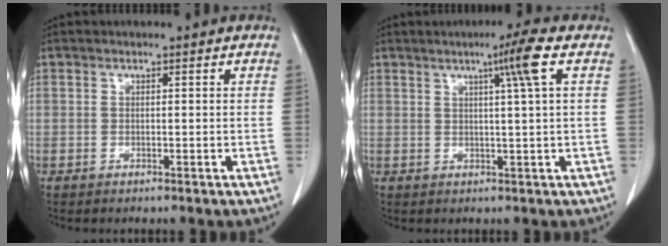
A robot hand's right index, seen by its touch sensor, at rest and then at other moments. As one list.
[{"total": 5.0, "force": [1.9, -1.3, 4.4], "torque": [-0.077, 0.002, 0.032]}]